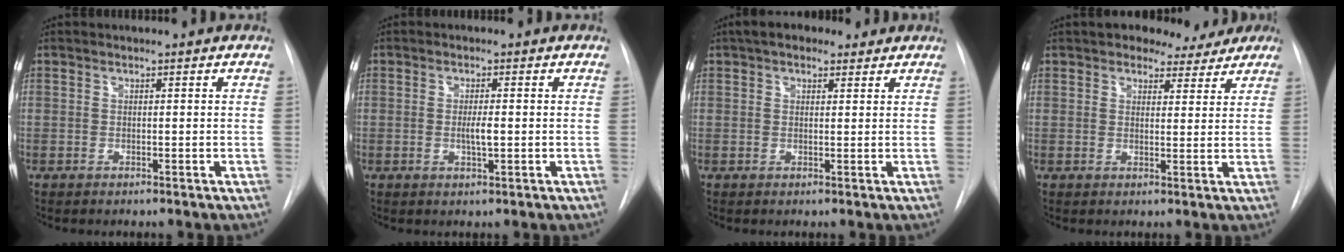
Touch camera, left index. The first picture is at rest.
{"total": 2.5, "force": [-0.3, 0.4, 2.4], "torque": [-0.046, -0.001, -0.005]}
{"total": 5.7, "force": [4.0, 2.7, 2.9], "torque": [-0.044, 0.031, 0.062]}
{"total": 7.3, "force": [5.9, 3.6, 2.2], "torque": [-0.016, 0.012, 0.065]}